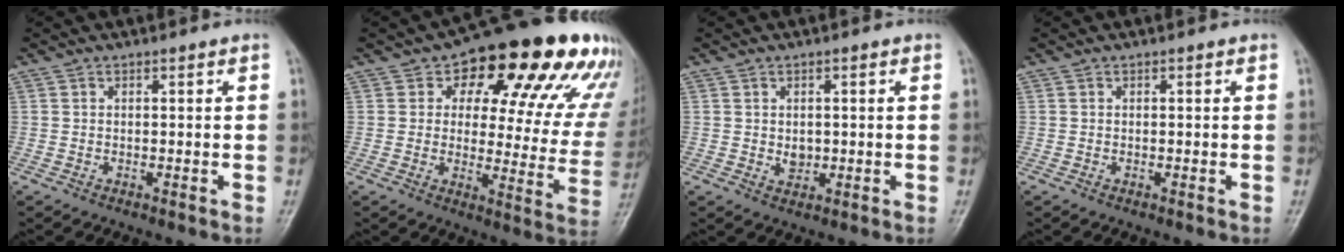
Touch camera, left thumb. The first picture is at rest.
{"total": 24.2, "force": [12.4, 11.7, 17.1], "torque": [-0.172, -0.012, 0.154]}
{"total": 2.4, "force": [0.1, 2.0, 1.4], "torque": [-0.011, -0.002, 0.006]}
{"total": 0.0}